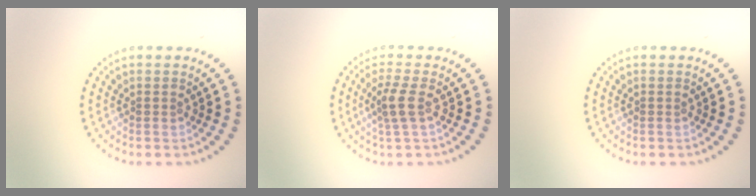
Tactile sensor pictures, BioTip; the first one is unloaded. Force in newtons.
{"total": 2.2, "press": 1.9, "slide": 1.2}
{"total": 0.0}